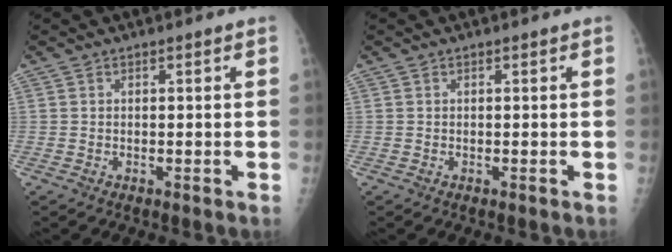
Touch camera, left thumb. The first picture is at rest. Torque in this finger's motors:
{"motor_torque": [0.00, 0.00, 0.00, 0.00, 0.00]}